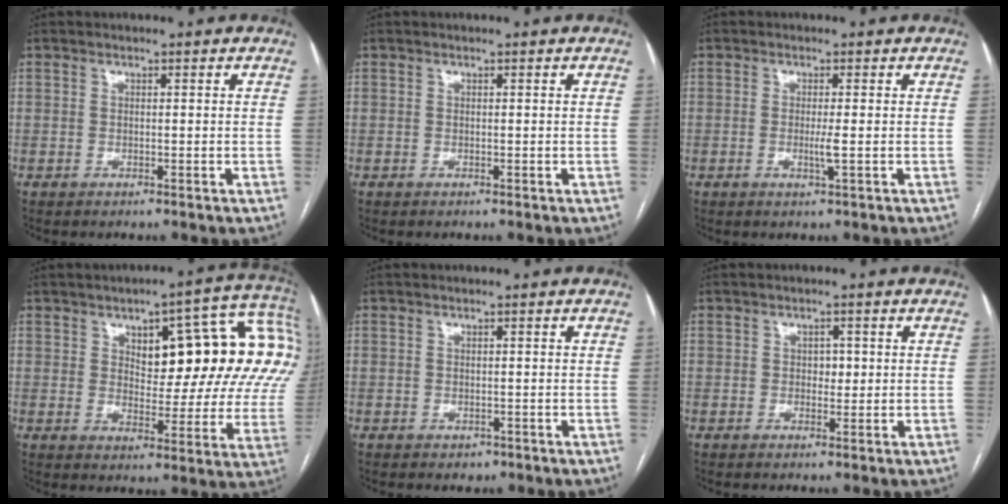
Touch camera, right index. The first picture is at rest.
{"total": 0.0}
{"total": 2.0, "force": [-0.3, -0.2, 2.0], "torque": [-0.040, -0.006, -0.006]}
{"total": 19.5, "force": [6.0, 6.7, 17.3], "torque": [-0.219, 0.036, 0.084]}
{"total": 1.2, "force": [-0.5, 1.0, 0.3], "torque": [-0.003, 0.003, -0.002]}
{"total": 1.8, "force": [0.2, 1.3, 1.3], "torque": [-0.015, 0.002, 0.005]}